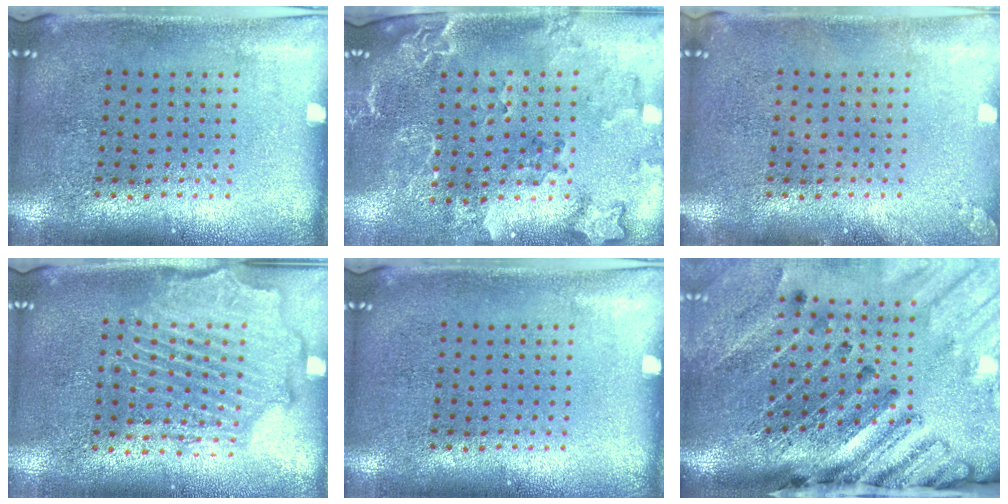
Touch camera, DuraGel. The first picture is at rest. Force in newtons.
{"total": 2.1, "press": 2.0, "slide": 0.8}
{"total": 0.9, "press": 0.9, "slide": 0.1}
{"total": 2.3, "press": 2.2, "slide": 0.6}
{"total": 0.0}
{"total": 4.0, "press": 3.0, "slide": 2.6}